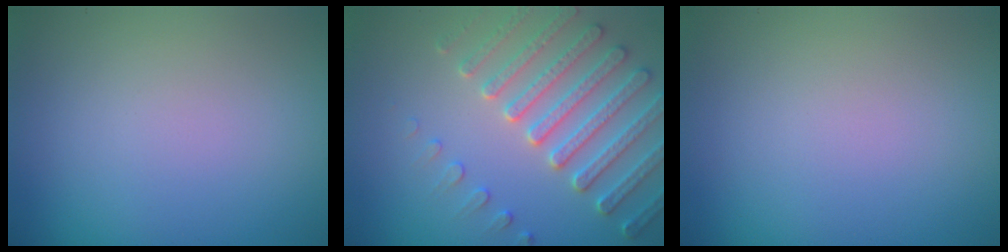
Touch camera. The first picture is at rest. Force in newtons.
{"total": 4.8, "press": 4.6, "slide": 1.3}
{"total": 0.0}